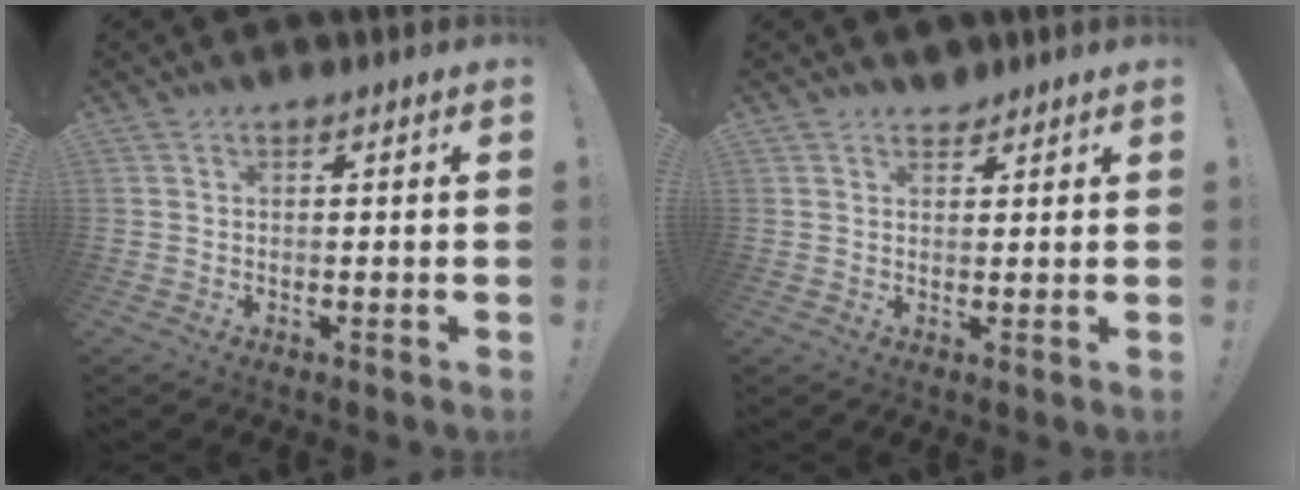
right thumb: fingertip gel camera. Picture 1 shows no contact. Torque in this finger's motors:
{"motor_torque": [-0.09, -0.09, 0.01, -0.01, 0.00]}